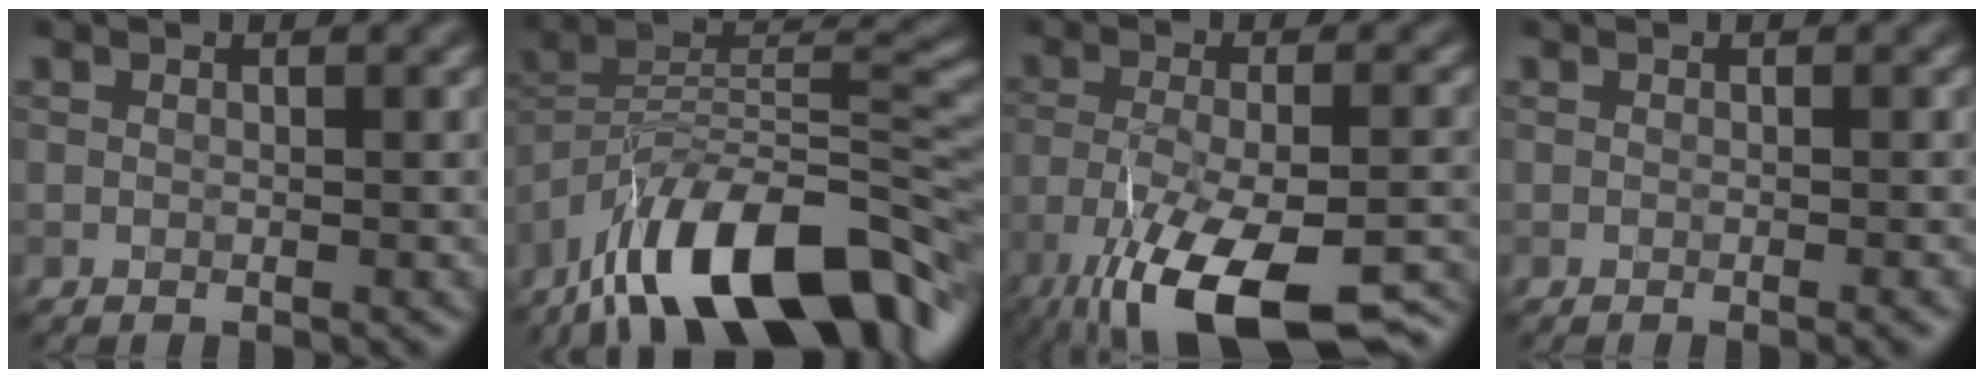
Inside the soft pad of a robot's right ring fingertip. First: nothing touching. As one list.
[{"total": 14.6, "force": [-10.0, 4.9, 9.5], "torque": [-0.154, 0.021, -0.184]}, {"total": 13.7, "force": [-9.0, 4.3, 9.4], "torque": [-0.191, -0.043, -0.139]}, {"total": 0.8, "force": [-0.4, 0.1, 0.7], "torque": [-0.008, -0.002, -0.009]}]